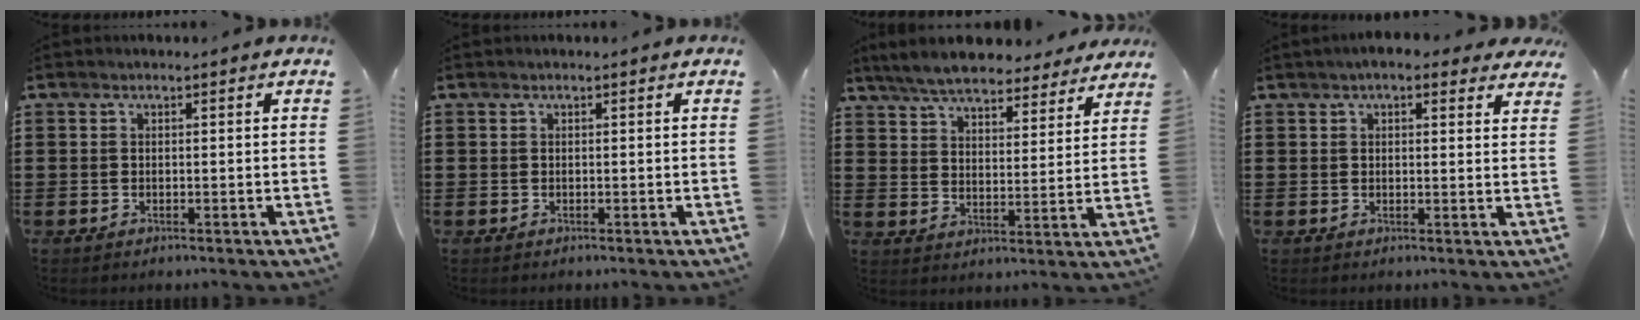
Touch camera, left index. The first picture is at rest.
{"total": 0.0}
{"total": 6.9, "force": [6.5, 1.0, 2.0], "torque": [-0.067, -0.025, 0.118]}
{"total": 3.4, "force": [2.7, 1.0, 1.8], "torque": [-0.044, 0.003, 0.049]}